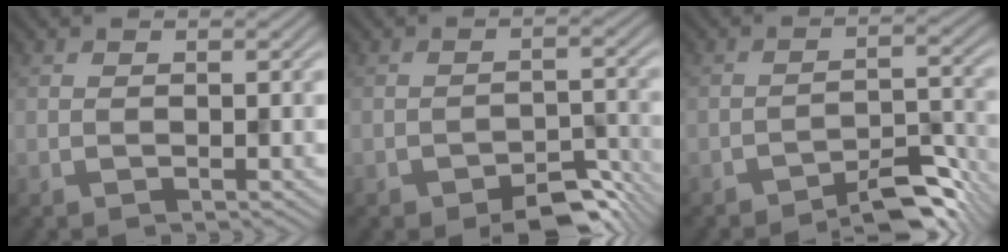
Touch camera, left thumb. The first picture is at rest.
{"total": 5.4, "force": [-4.0, 2.2, 2.9], "torque": [-0.036, 0.004, -0.056]}
{"total": 5.3, "force": [-4.3, 1.2, 2.7], "torque": [-0.033, 0.014, -0.068]}